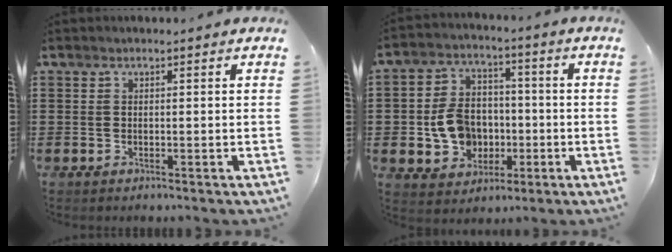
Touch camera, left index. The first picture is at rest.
{"total": 8.6, "force": [-1.2, 7.2, 4.4], "torque": [-0.115, 0.021, -0.021]}